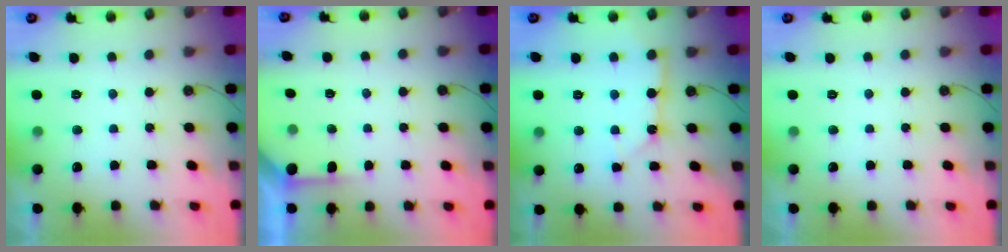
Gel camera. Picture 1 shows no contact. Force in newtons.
{"total": 4.0, "press": 3.9, "slide": 0.2}
{"total": 7.4, "press": 7.4, "slide": 0.7}
{"total": 0.0}